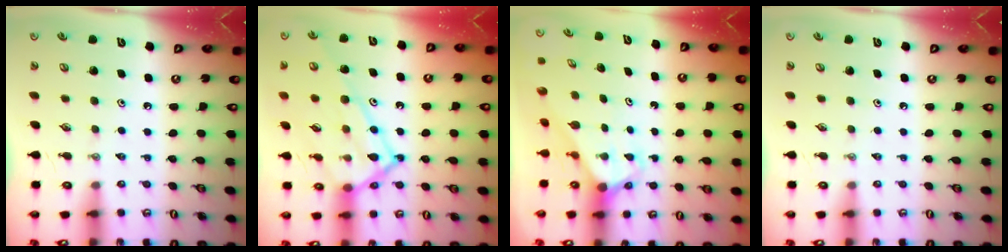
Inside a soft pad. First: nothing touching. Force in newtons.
{"total": 18.7, "press": 18.7, "slide": 1.4}
{"total": 3.0, "press": 3.0, "slide": 0.2}
{"total": 0.0}